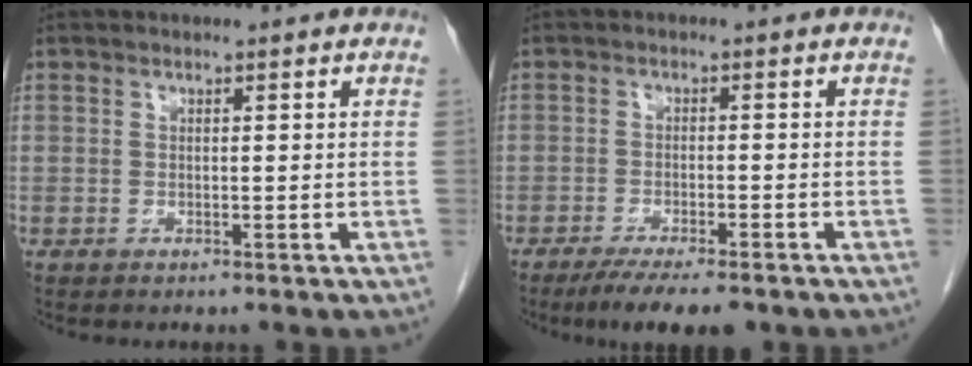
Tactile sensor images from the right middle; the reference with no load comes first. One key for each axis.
{"total": 8.3, "fx": -6.4, "fy": 1.7, "fz": 5.0, "tx": -0.069, "ty": -0.013, "tz": -0.096}